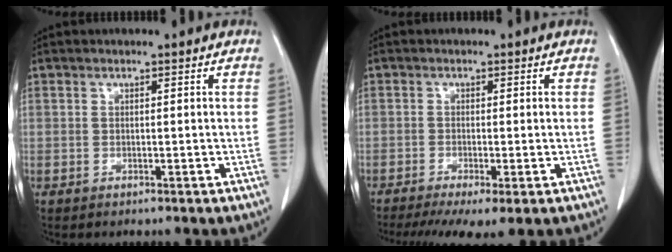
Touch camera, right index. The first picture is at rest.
{"total": 7.1, "force": [-4.7, 1.0, 5.2], "torque": [-0.080, -0.016, -0.078]}